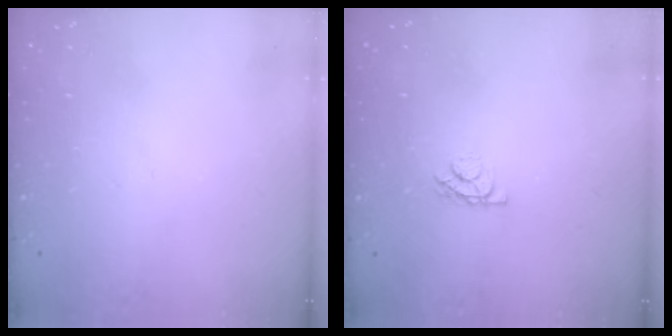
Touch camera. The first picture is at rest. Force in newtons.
{"total": 4.2, "press": 4.2, "slide": 0.5}